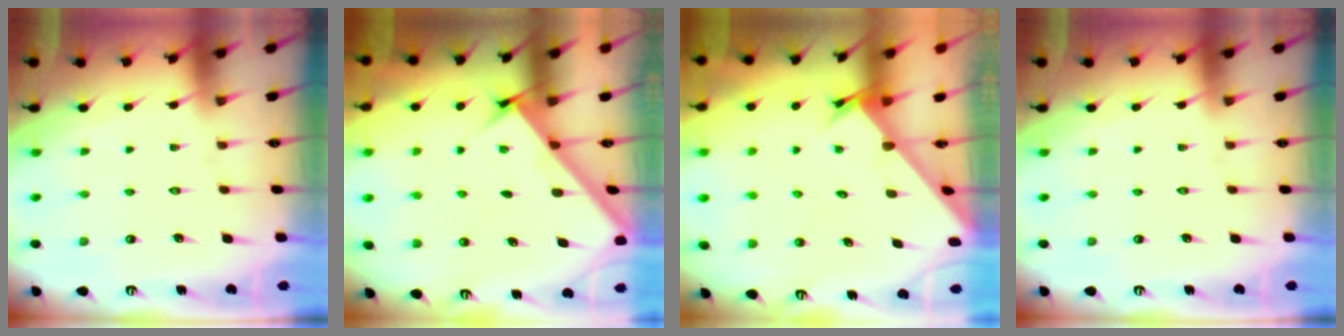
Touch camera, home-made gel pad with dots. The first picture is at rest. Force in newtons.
{"total": 2.6, "press": 2.6, "slide": 0.3}
{"total": 2.2, "press": 2.2, "slide": 0.1}
{"total": 0.0}